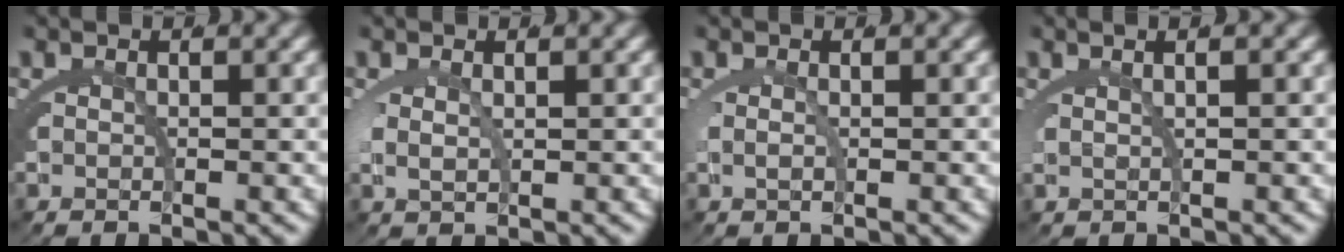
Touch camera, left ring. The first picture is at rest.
{"total": 1.3, "force": [0.6, 0.2, 1.1], "torque": [-0.036, -0.012, 0.023]}
{"total": 0.9, "force": [0.2, -0.2, 0.9], "torque": [-0.027, -0.008, 0.009]}
{"total": 2.3, "force": [1.3, 0.3, 1.9], "torque": [-0.021, 0.011, 0.021]}